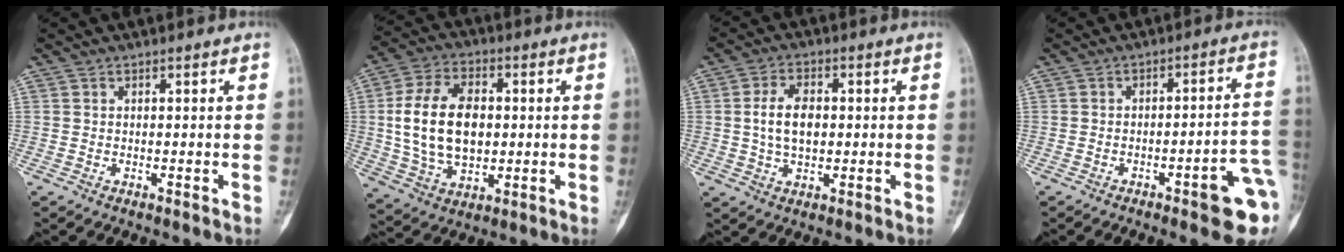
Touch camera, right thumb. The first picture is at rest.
{"total": 16.3, "force": [1.1, 10.4, 12.4], "torque": [-0.215, 0.005, 0.025]}
{"total": 7.3, "force": [0.5, 4.4, 5.8], "torque": [-0.104, 0.006, 0.010]}
{"total": 11.3, "force": [-4.3, 2.3, 10.2], "torque": [-0.113, 0.025, -0.049]}